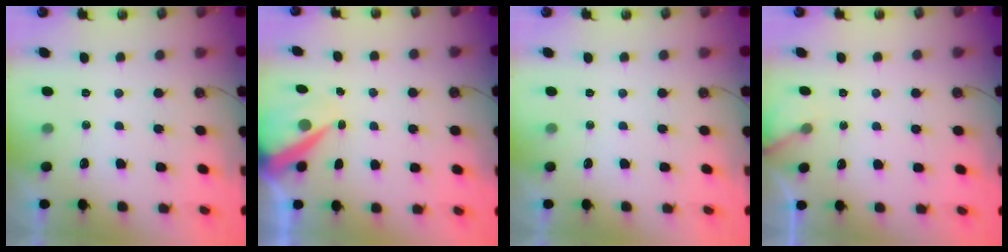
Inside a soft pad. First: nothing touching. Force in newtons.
{"total": 7.0, "press": 7.0, "slide": 0.2}
{"total": 0.0}
{"total": 3.1, "press": 3.1, "slide": 0.2}